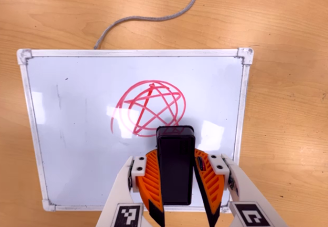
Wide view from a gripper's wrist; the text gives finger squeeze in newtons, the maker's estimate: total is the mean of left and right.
{"total": 8.1, "left": 6.4, "right": 9.8}